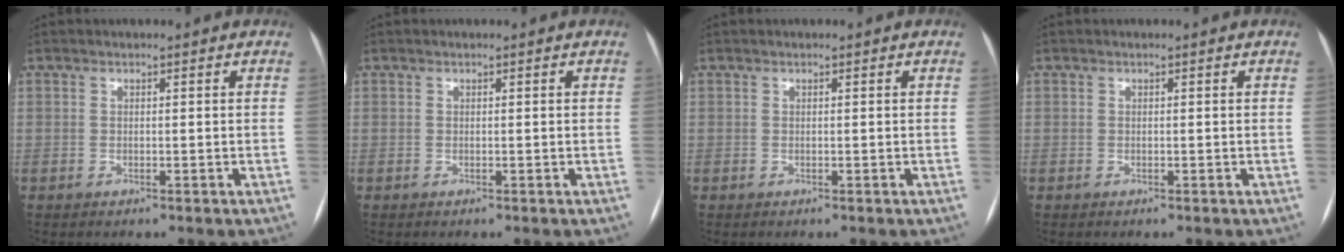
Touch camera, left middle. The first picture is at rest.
{"total": 0.0}
{"total": 0.0}
{"total": 0.0}